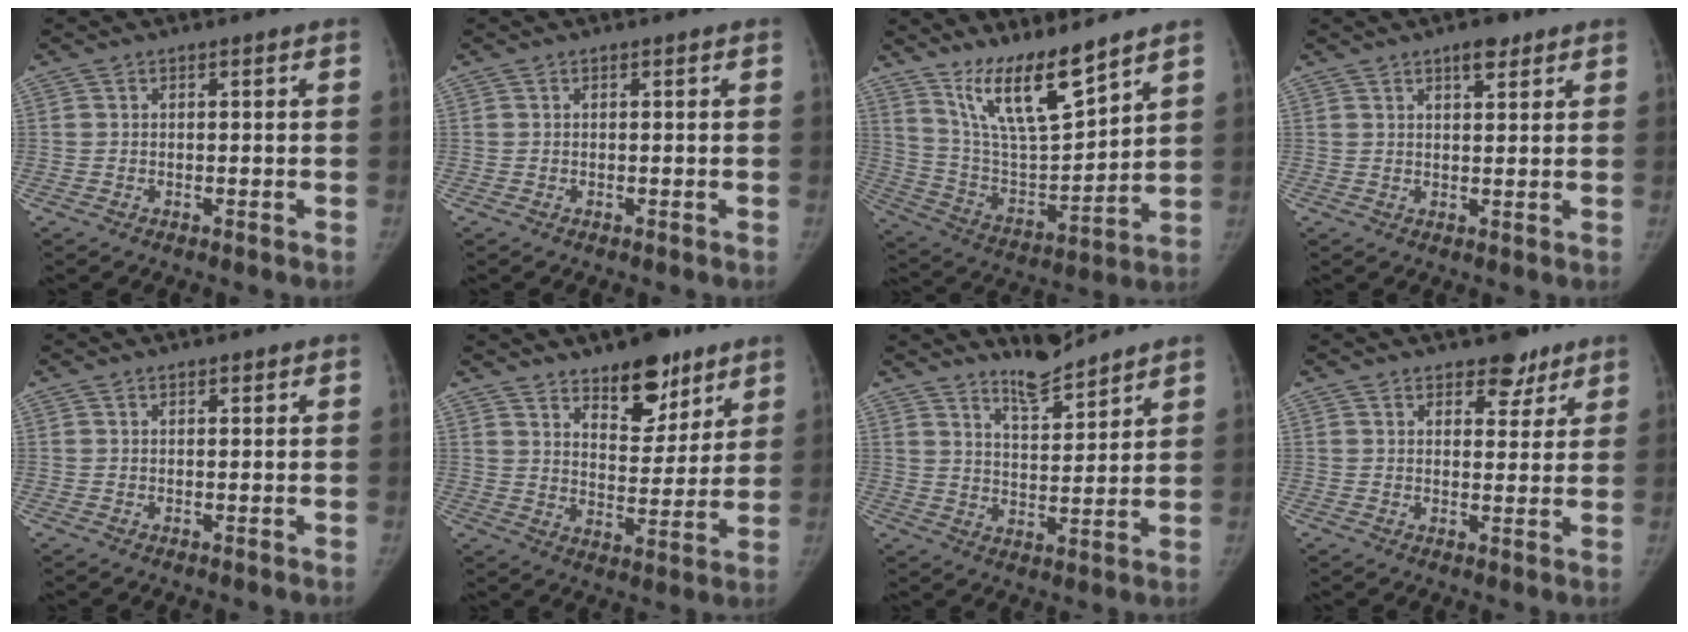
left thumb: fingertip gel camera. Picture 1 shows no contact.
{"total": 0.0}
{"total": 14.9, "force": [11.2, 3.2, 9.2], "torque": [-0.143, -0.075, 0.220]}
{"total": 3.8, "force": [2.5, 1.5, 2.4], "torque": [-0.025, -0.013, 0.037]}
{"total": 0.8, "force": [0.7, 0.3, 0.3], "torque": [-0.005, -0.005, 0.011]}
{"total": 12.8, "force": [9.0, 5.9, 6.9], "torque": [-0.061, -0.062, 0.143]}
{"total": 7.2, "force": [6.7, 1.4, 2.5], "torque": [-0.030, -0.056, 0.120]}
{"total": 5.4, "force": [4.0, 3.0, 2.0], "torque": [0.004, -0.023, 0.058]}